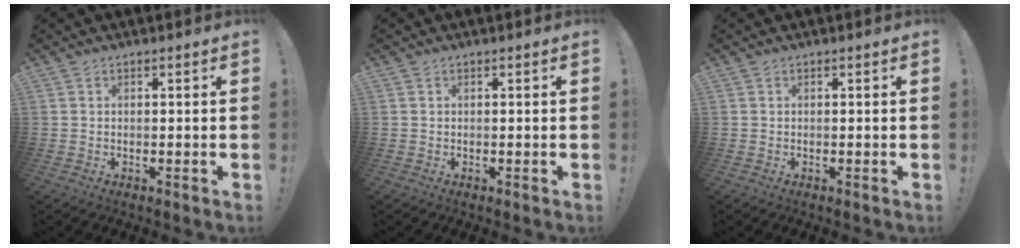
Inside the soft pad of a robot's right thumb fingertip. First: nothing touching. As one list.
[{"total": 0.0}, {"total": 0.0}]